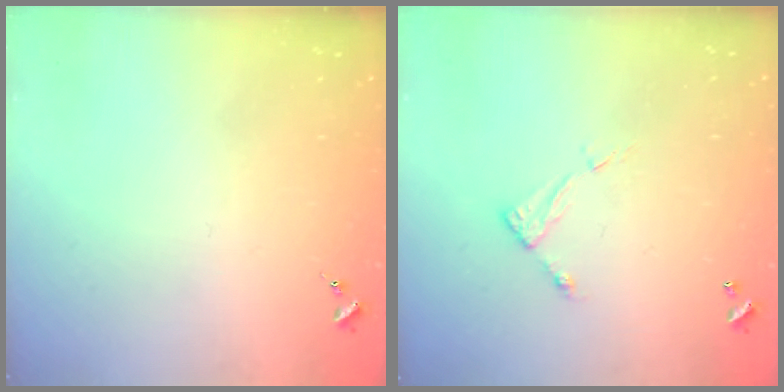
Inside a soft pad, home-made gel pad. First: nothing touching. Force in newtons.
{"total": 5.3, "press": 5.3, "slide": 0.4}